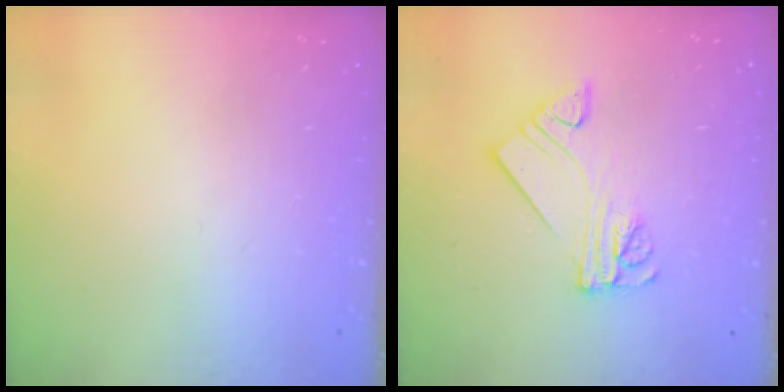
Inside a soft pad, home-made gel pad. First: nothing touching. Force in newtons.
{"total": 9.7, "press": 9.7, "slide": 0.9}